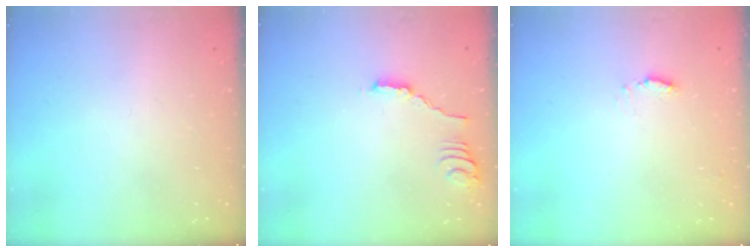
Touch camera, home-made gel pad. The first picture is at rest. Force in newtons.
{"total": 1.6, "press": 1.6, "slide": 0.4}
{"total": 4.7, "press": 4.7, "slide": 0.6}